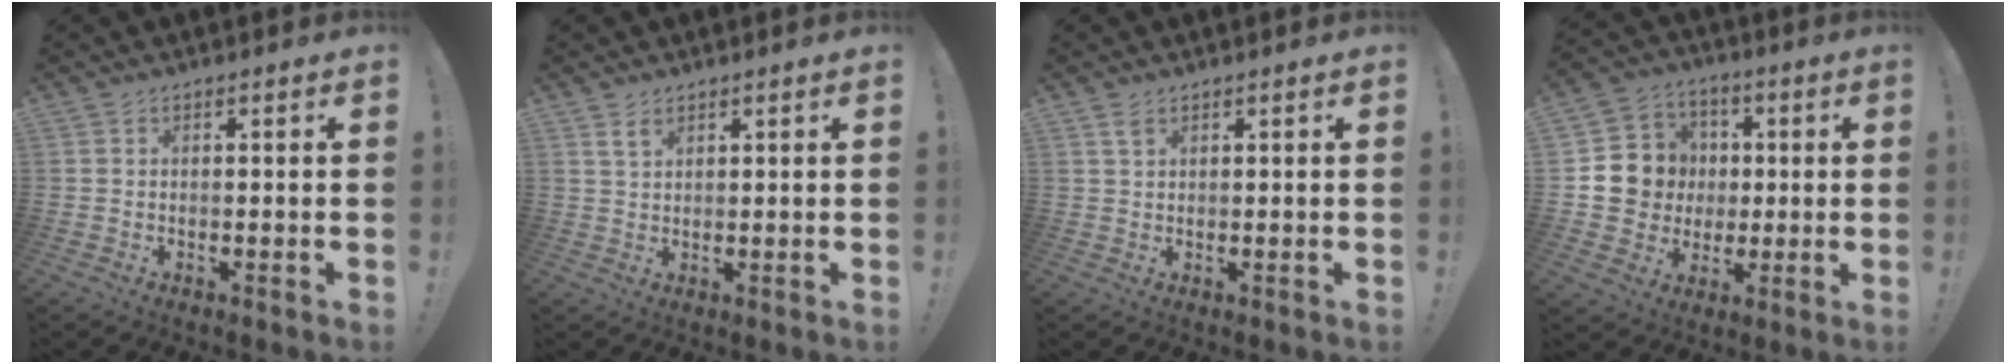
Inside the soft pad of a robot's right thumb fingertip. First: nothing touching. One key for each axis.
{"total": 3.2, "fx": 2.0, "fy": 1.8, "fz": 1.8, "tx": -0.025, "ty": -0.007, "tz": 0.037}
{"total": 2.0, "fx": 1.2, "fy": 1.0, "fz": 1.2, "tx": -0.012, "ty": -0.004, "tz": 0.021}
{"total": 11.6, "fx": 0.0, "fy": 11.3, "fz": 2.8, "tx": -0.035, "ty": 0.015, "tz": 0.020}